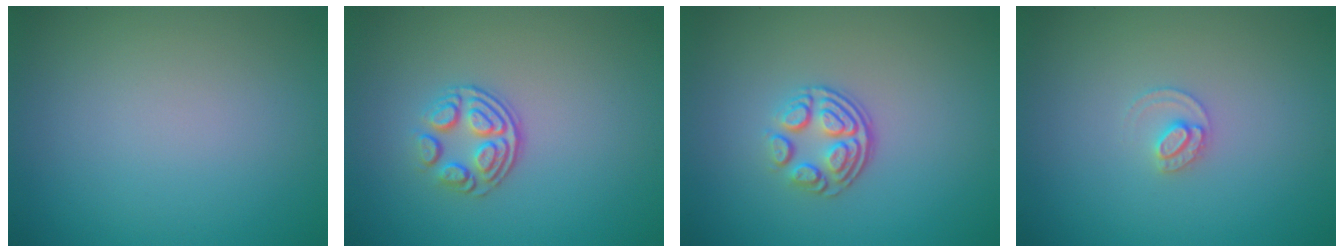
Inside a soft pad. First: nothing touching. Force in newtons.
{"total": 3.2, "press": 2.4, "slide": 2.2}
{"total": 3.5, "press": 2.5, "slide": 2.4}
{"total": 1.5, "press": 1.5, "slide": 0.2}